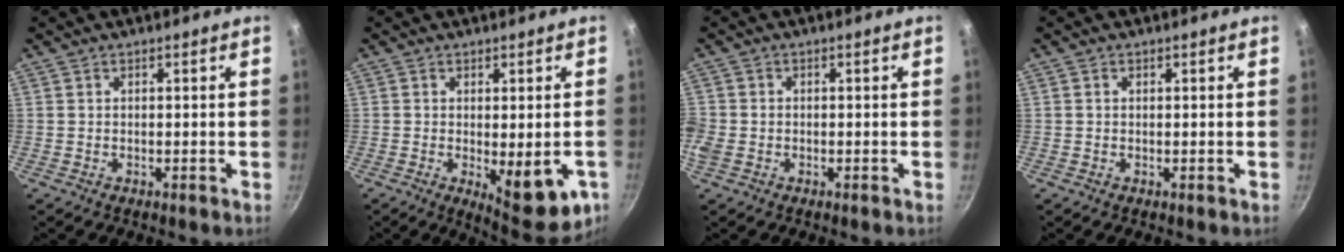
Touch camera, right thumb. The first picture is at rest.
{"total": 11.6, "force": [-3.2, 4.3, 10.3], "torque": [-0.120, -0.012, -0.028]}
{"total": 4.9, "force": [-1.0, 4.0, 2.7], "torque": [-0.068, 0.003, -0.026]}
{"total": 0.5, "force": [0.1, 0.4, 0.2], "torque": [-0.004, 0.004, 0.001]}